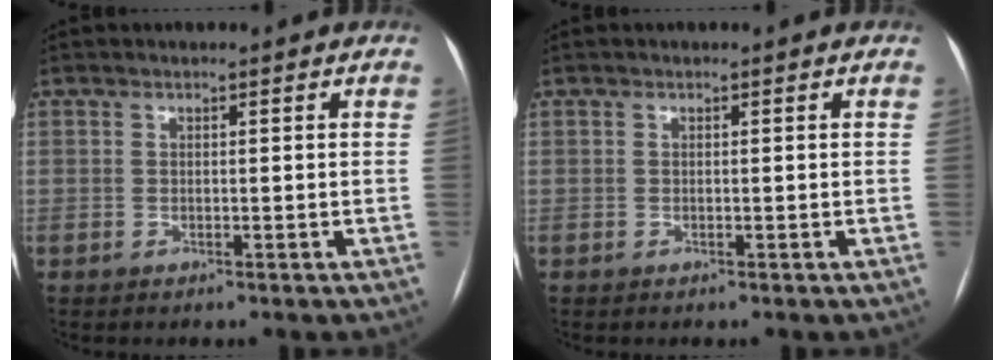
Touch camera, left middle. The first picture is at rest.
{"total": 0.0}